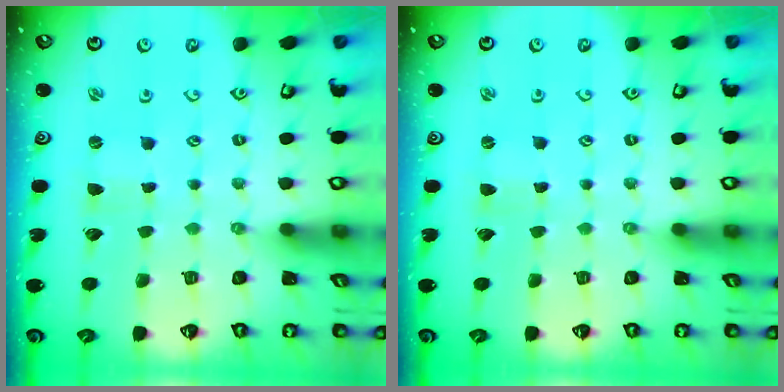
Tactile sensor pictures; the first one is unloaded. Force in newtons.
{"total": 0.0}